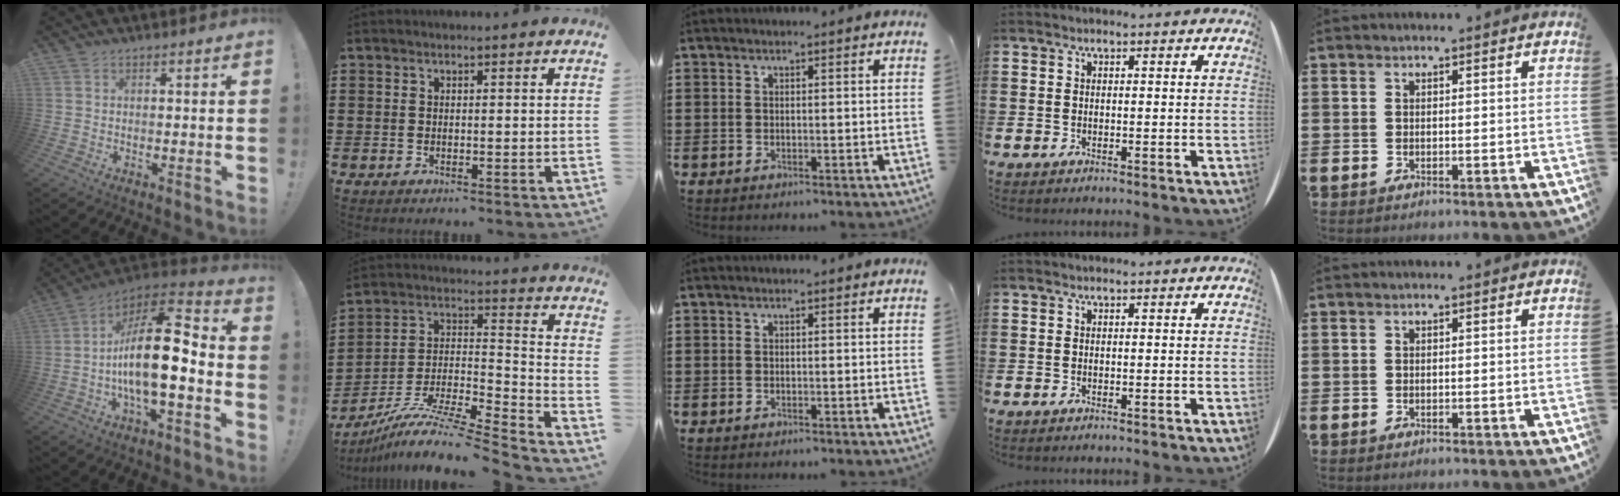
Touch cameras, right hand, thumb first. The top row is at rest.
{"thumb": {"total": 20.0, "force": [-3.0, 7.4, 18.3], "torque": [-0.331, 0.018, -0.050]}, "index": {"total": 10.4, "force": [-8.6, 0.7, 5.8], "torque": [-0.103, 0.006, -0.172]}}